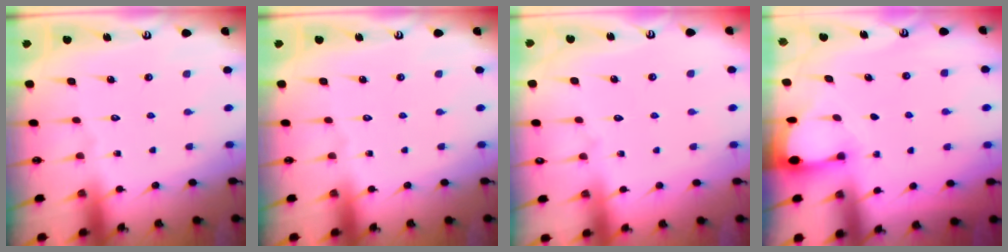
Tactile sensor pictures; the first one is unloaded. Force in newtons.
{"total": 0.0}
{"total": 2.9, "press": 2.9, "slide": 0.4}
{"total": 2.0, "press": 2.0, "slide": 0.4}